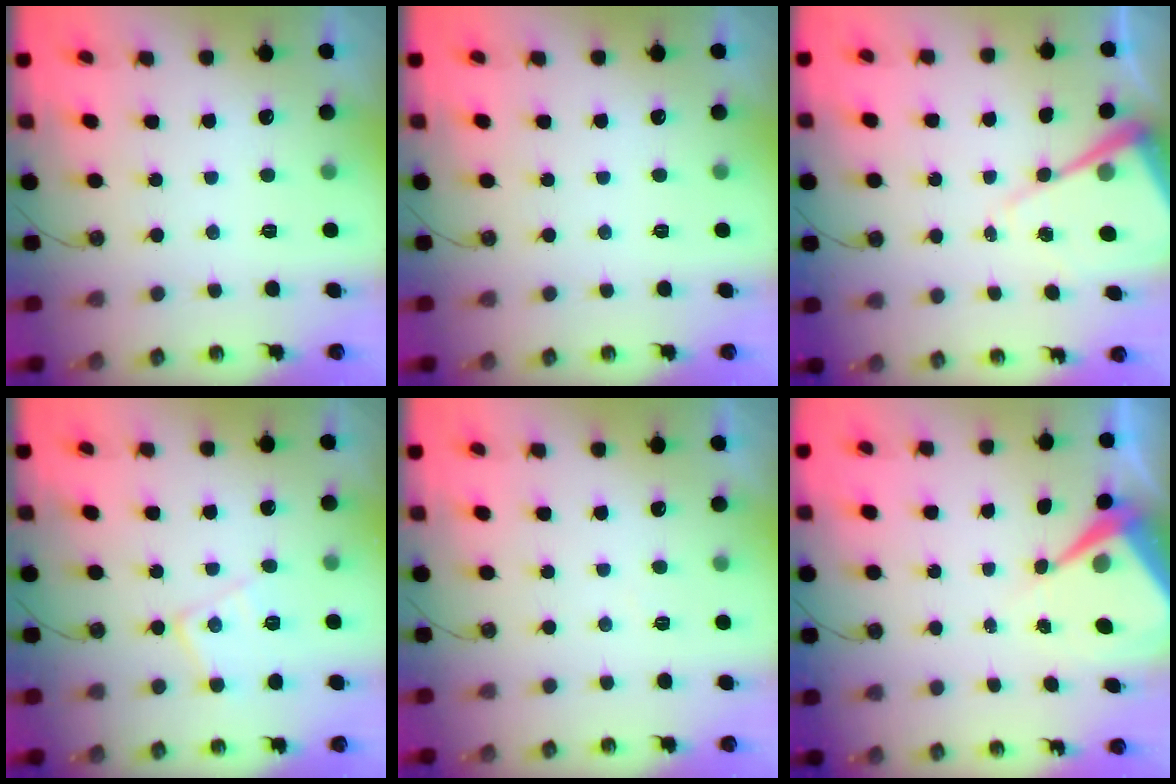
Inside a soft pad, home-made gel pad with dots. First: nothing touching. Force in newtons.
{"total": 0.0}
{"total": 11.8, "press": 11.7, "slide": 1.2}
{"total": 10.6, "press": 10.6, "slide": 0.7}
{"total": 3.2, "press": 3.1, "slide": 0.6}
{"total": 7.0, "press": 7.0, "slide": 0.6}